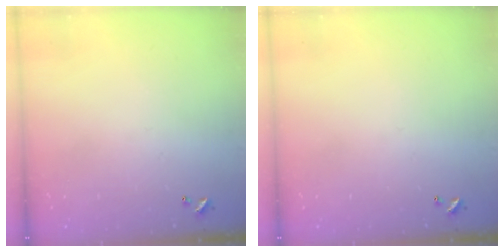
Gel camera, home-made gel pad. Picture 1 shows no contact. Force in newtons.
{"total": 0.0}